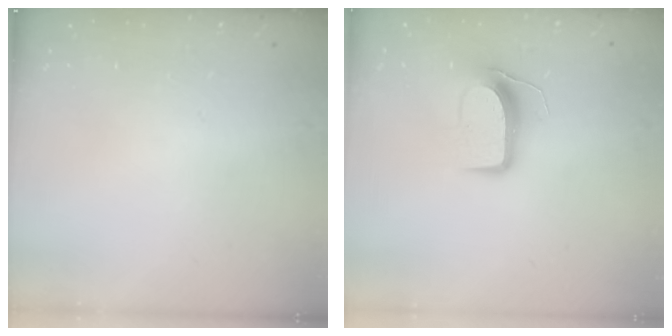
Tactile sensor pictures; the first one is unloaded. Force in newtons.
{"total": 9.3, "press": 9.3, "slide": 0.6}